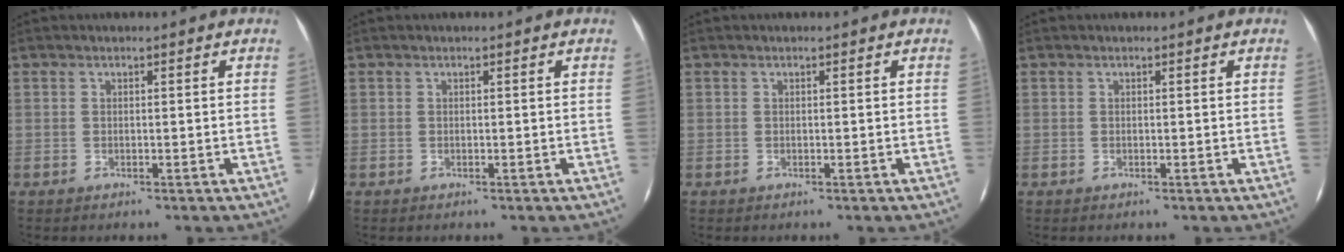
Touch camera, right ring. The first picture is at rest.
{"total": 0.0}
{"total": 0.0}
{"total": 0.0}